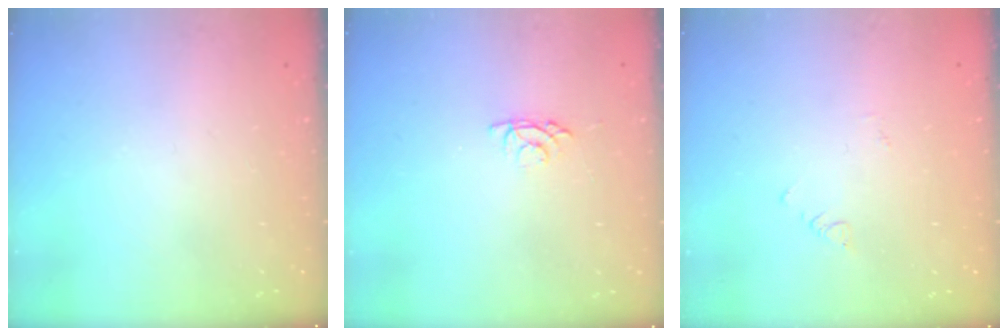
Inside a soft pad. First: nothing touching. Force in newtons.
{"total": 3.9, "press": 3.8, "slide": 0.5}
{"total": 1.8, "press": 1.7, "slide": 0.4}